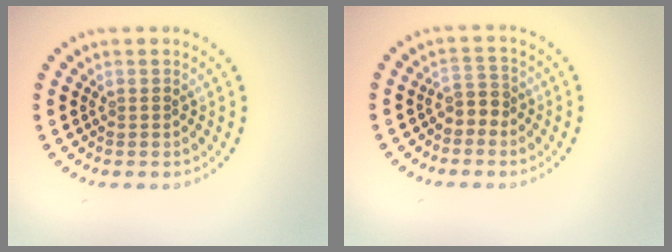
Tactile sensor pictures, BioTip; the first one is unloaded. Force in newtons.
{"total": 1.8, "press": 1.6, "slide": 0.9}